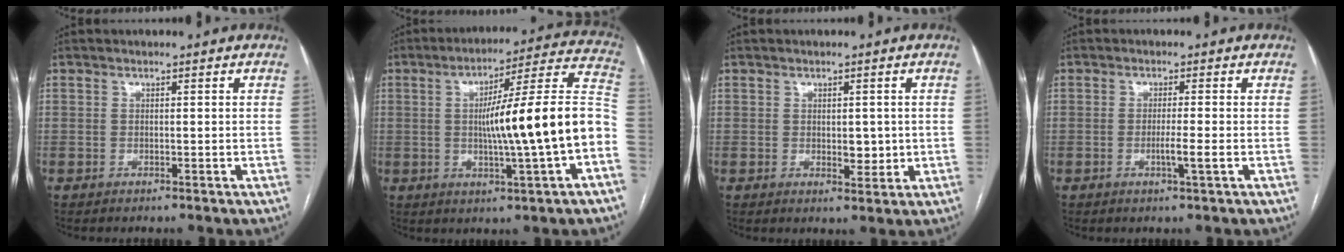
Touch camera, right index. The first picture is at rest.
{"total": 18.4, "force": [-2.3, 0.0, 18.3], "torque": [-0.254, 0.026, -0.035]}
{"total": 3.1, "force": [0.0, 1.7, 2.6], "torque": [-0.033, -0.005, 0.006]}
{"total": 2.7, "force": [-0.8, -0.4, 2.5], "torque": [-0.046, -0.005, -0.015]}